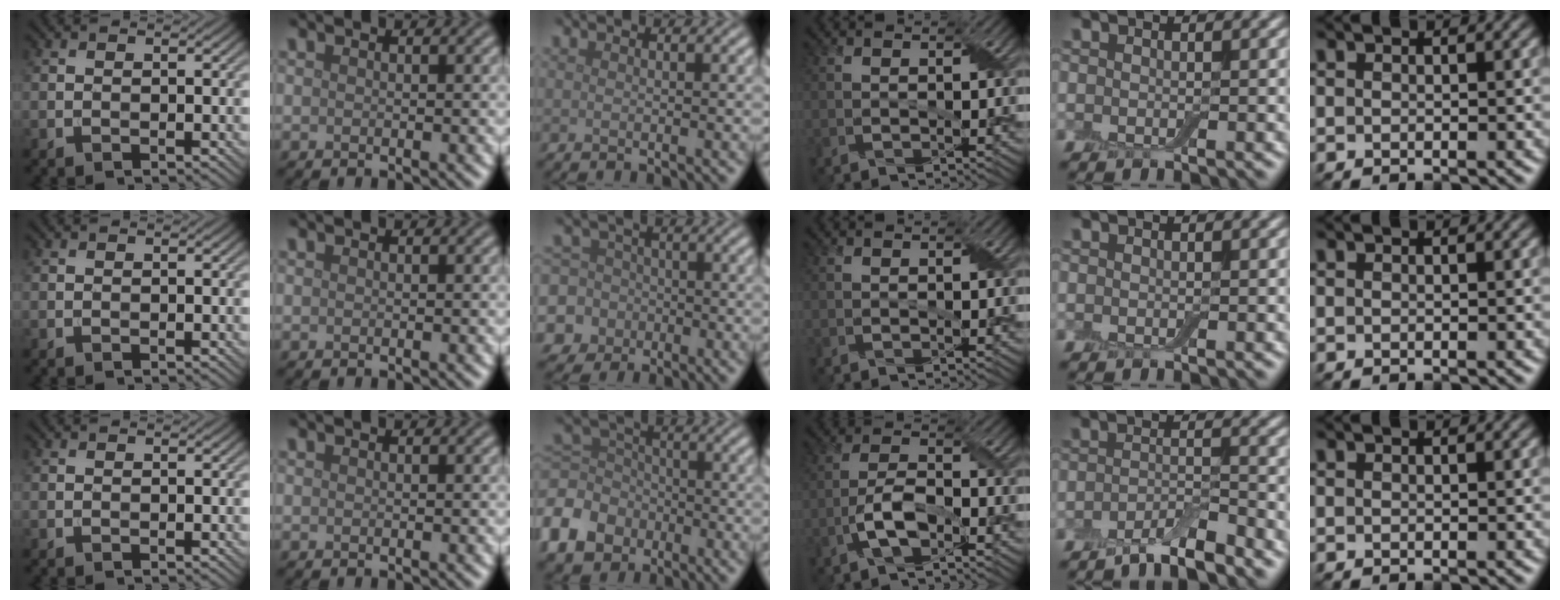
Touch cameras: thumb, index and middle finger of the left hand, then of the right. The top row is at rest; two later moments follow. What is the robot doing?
{"motion": "fold", "object": "cloth"}